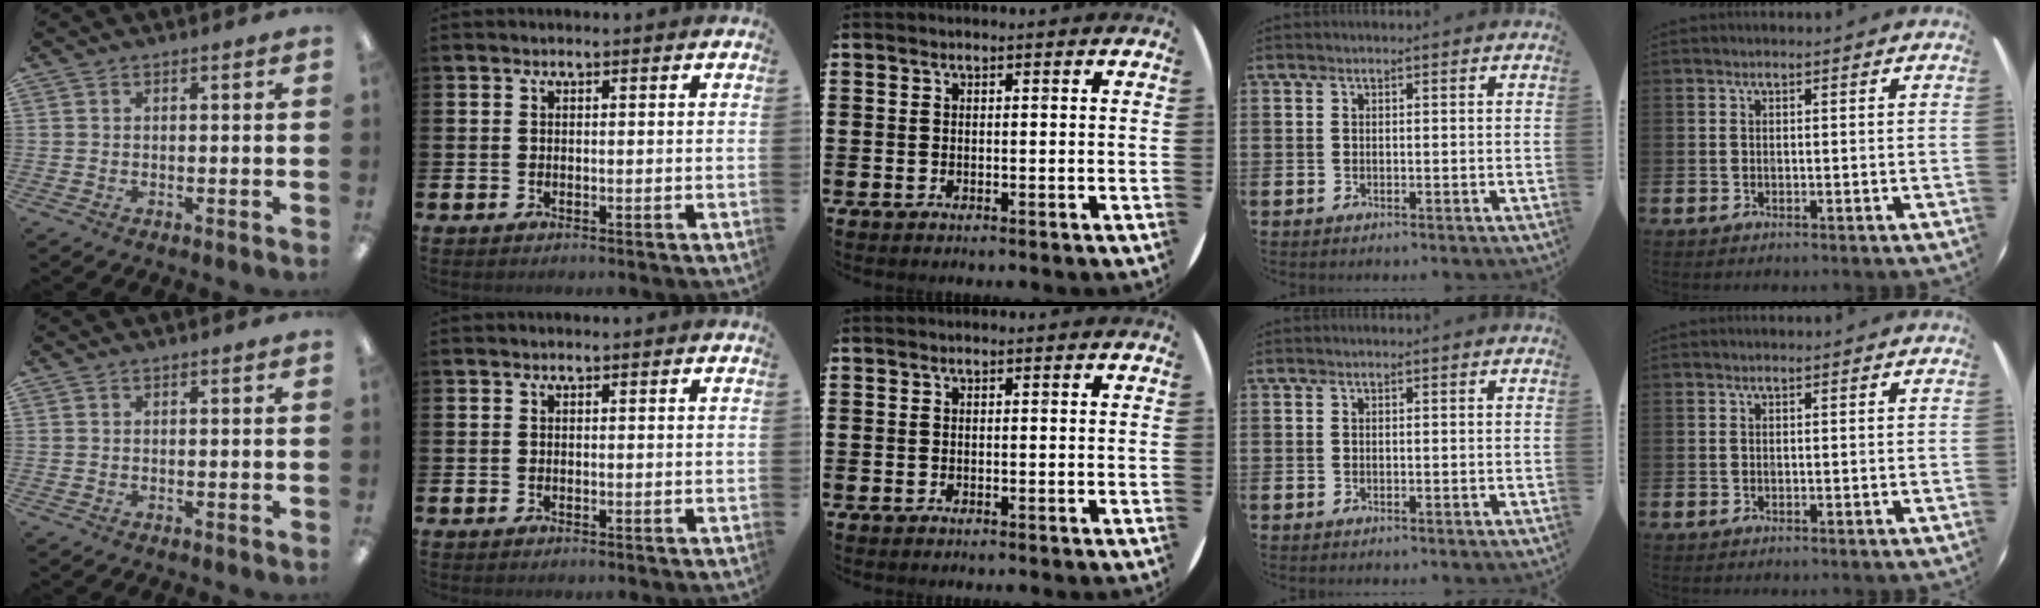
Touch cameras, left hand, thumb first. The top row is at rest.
{}